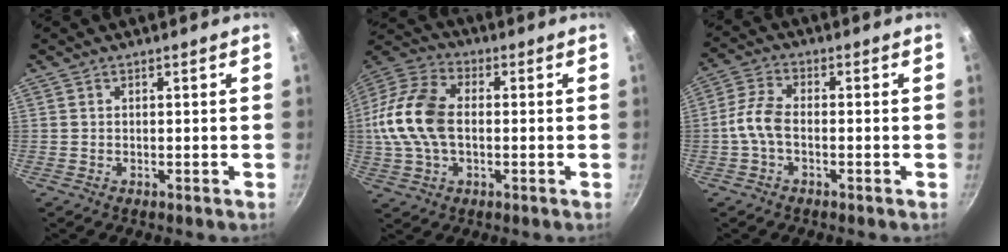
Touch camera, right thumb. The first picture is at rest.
{"total": 15.7, "force": [-0.1, 10.0, 12.1], "torque": [-0.233, 0.028, -0.016]}
{"total": 5.5, "force": [-1.4, 2.9, 4.4], "torque": [-0.096, 0.024, -0.038]}